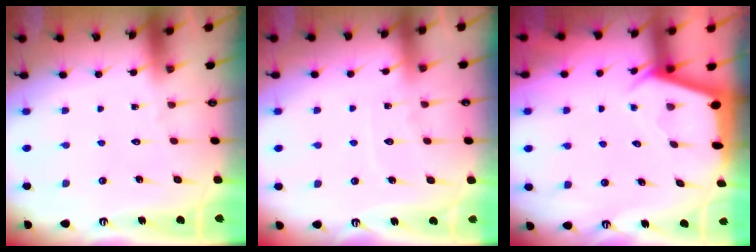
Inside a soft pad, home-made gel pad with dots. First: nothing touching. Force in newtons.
{"total": 6.7, "press": 6.6, "slide": 0.6}
{"total": 2.2, "press": 2.2, "slide": 0.3}